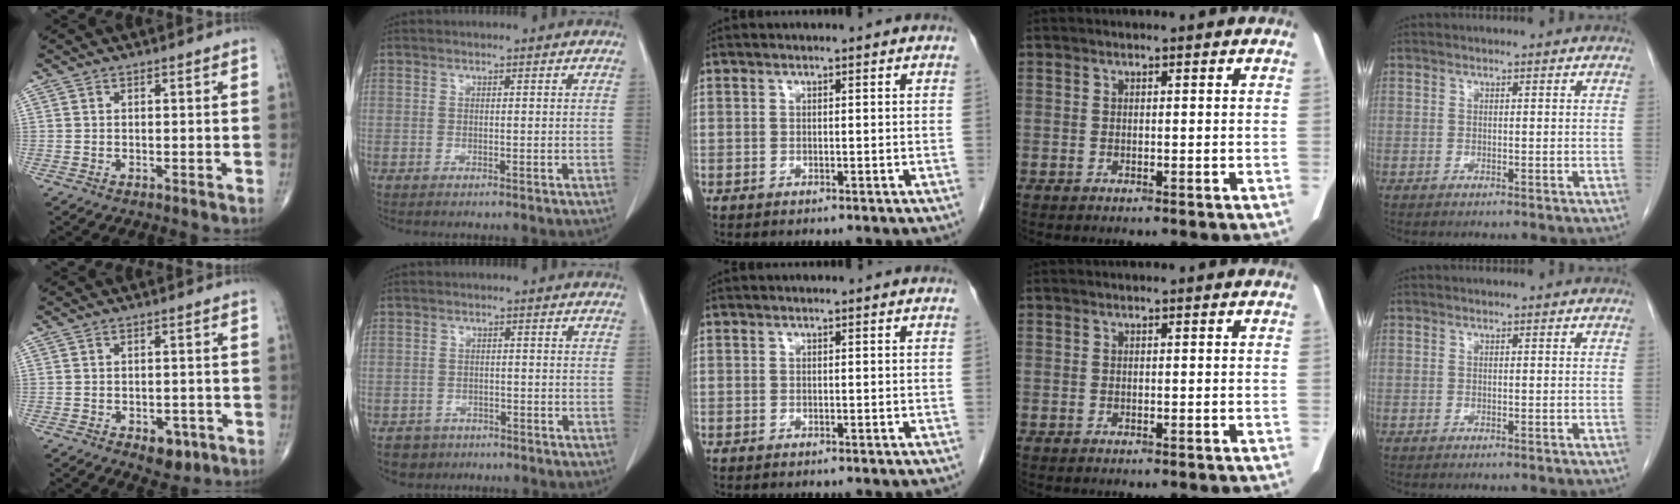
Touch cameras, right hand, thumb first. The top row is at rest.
{"thumb": {"total": 4.8, "force": [-2.3, 2.8, 3.1], "torque": [-0.022, 0.010, -0.024]}, "index": {"total": 3.4, "force": [-2.1, 2.6, -0.2], "torque": [0.002, 0.010, -0.034]}}